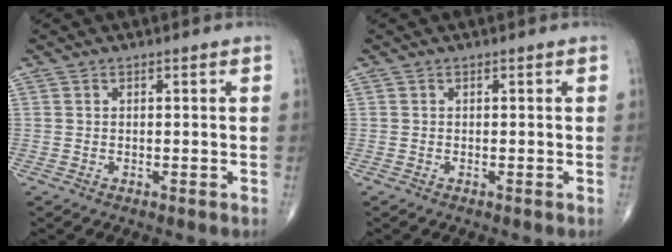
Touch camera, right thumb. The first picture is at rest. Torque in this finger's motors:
{"motor_torque": [0.83, -0.03, -0.12, 0.12, 0.06]}